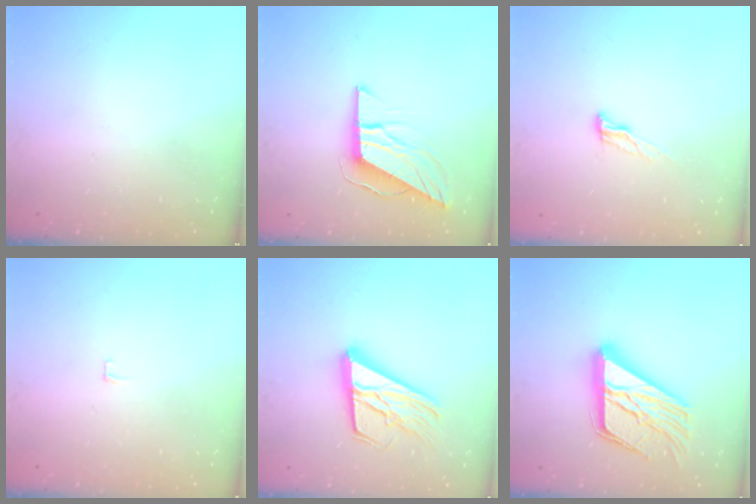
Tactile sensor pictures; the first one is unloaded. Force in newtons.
{"total": 9.4, "press": 9.4, "slide": 0.6}
{"total": 6.9, "press": 6.9, "slide": 0.9}
{"total": 3.8, "press": 3.8, "slide": 0.3}
{"total": 18.0, "press": 17.9, "slide": 1.8}
{"total": 21.0, "press": 20.9, "slide": 2.1}